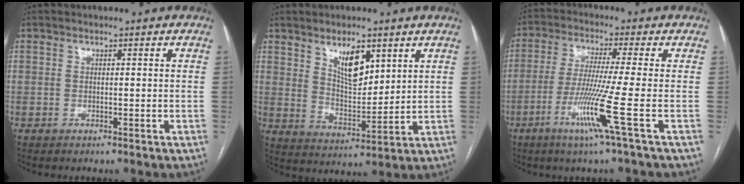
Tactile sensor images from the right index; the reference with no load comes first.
{"total": 7.9, "force": [4.4, 3.2, 5.8], "torque": [-0.104, -0.006, 0.085]}
{"total": 10.1, "force": [-4.1, -2.3, 8.9], "torque": [-0.175, -0.029, -0.086]}